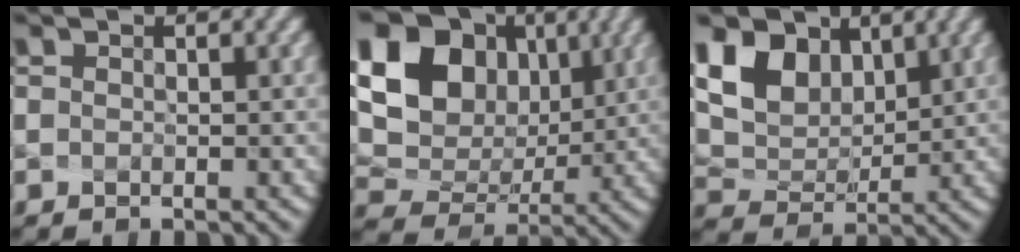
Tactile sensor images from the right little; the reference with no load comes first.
{"total": 17.8, "force": [6.5, 14.3, 8.4], "torque": [-0.201, 0.043, 0.104]}
{"total": 9.8, "force": [5.4, 6.4, 5.1], "torque": [-0.111, 0.017, 0.100]}